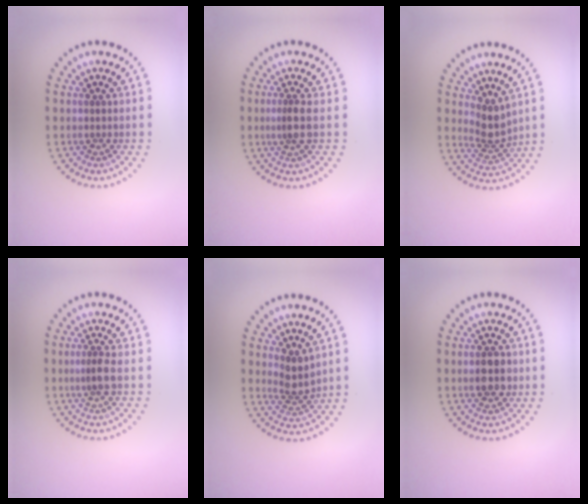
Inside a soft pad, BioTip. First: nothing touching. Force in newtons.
{"total": 2.0, "press": 1.5, "slide": 1.3}
{"total": 2.7, "press": 2.2, "slide": 1.7}
{"total": 1.9, "press": 1.5, "slide": 1.1}
{"total": 2.5, "press": 2.0, "slide": 1.4}
{"total": 3.2, "press": 3.2, "slide": 0.1}